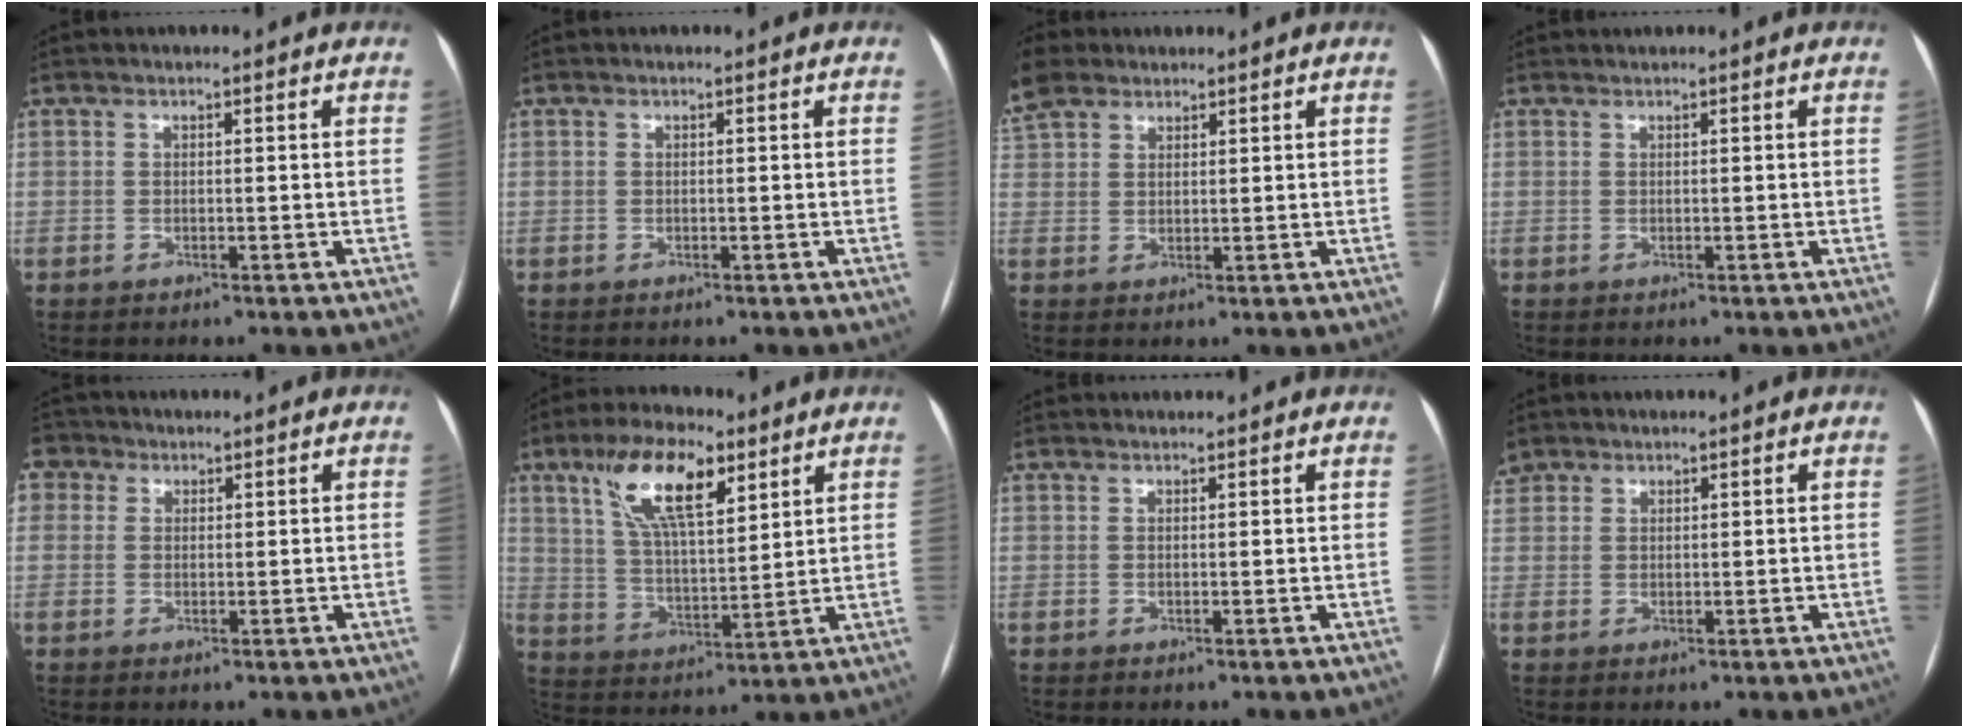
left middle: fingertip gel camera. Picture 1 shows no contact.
{"total": 0.0}
{"total": 4.8, "force": [4.1, 2.0, 1.5], "torque": [-0.064, 0.016, 0.096]}
{"total": 0.0}
{"total": 3.5, "force": [1.5, 3.1, 0.6], "torque": [-0.013, 0.014, 0.025]}
{"total": 13.0, "force": [7.2, 4.3, 9.9], "torque": [-0.189, 0.017, 0.133]}
{"total": 2.1, "force": [2.1, 0.3, 0.4], "torque": [-0.002, 0.018, 0.032]}
{"total": 5.5, "force": [3.7, 3.9, 1.2], "torque": [-0.047, 0.021, 0.077]}